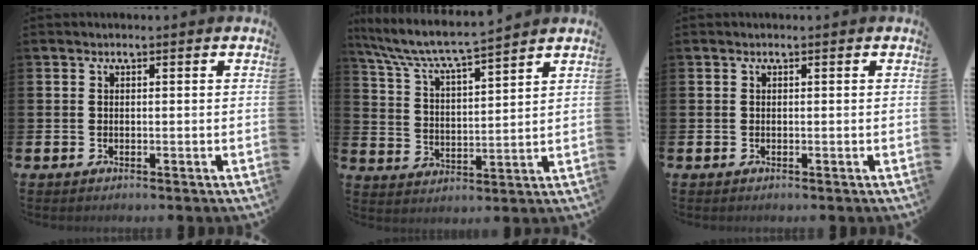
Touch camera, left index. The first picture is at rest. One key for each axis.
{"total": 7.0, "fx": 6.5, "fy": 0.3, "fz": 2.6, "tx": -0.075, "ty": -0.044, "tz": 0.109}
{"total": 0.0}